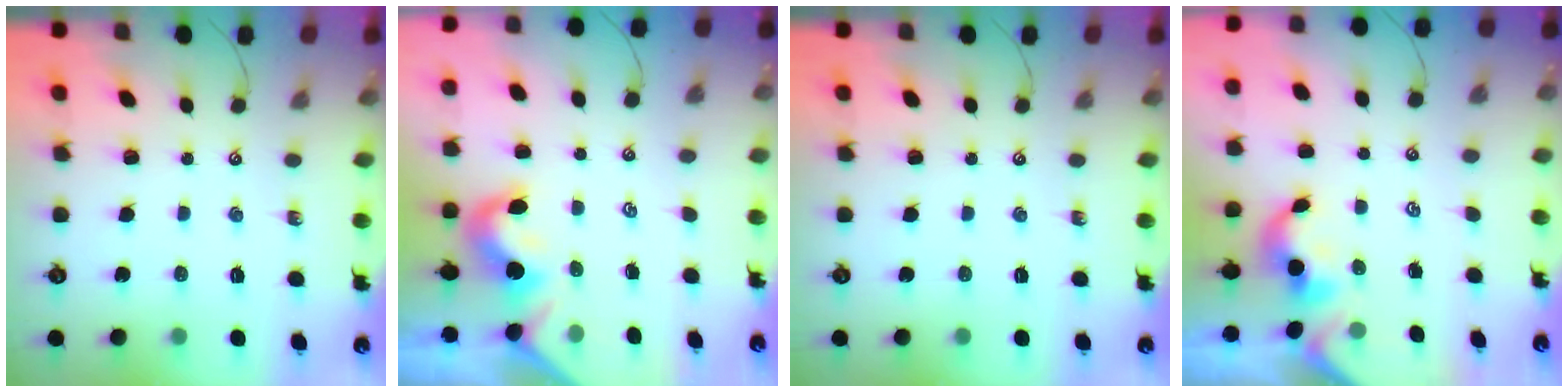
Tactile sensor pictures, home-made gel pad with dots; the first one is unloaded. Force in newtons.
{"total": 2.1, "press": 2.1, "slide": 0.6}
{"total": 0.0}
{"total": 0.0}